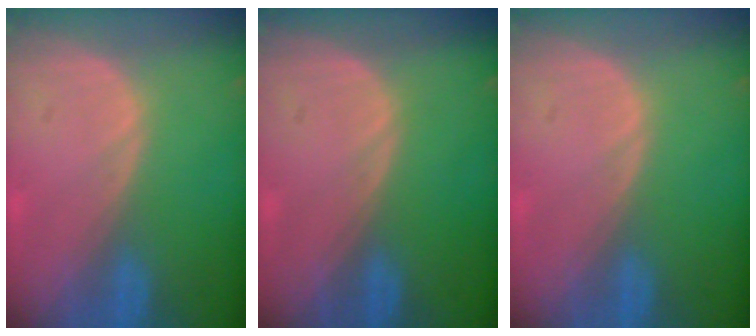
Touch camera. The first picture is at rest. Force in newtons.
{"total": 0.0}
{"total": 0.0}